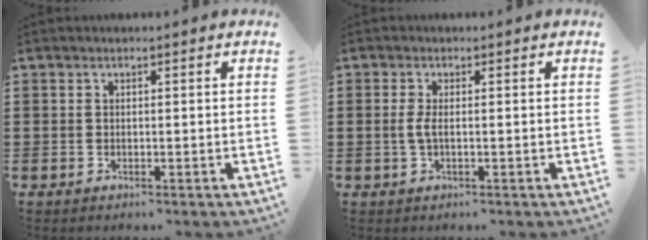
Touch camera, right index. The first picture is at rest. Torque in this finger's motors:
{"motor_torque": [0.25, 0.27, 0.22, 0.08]}